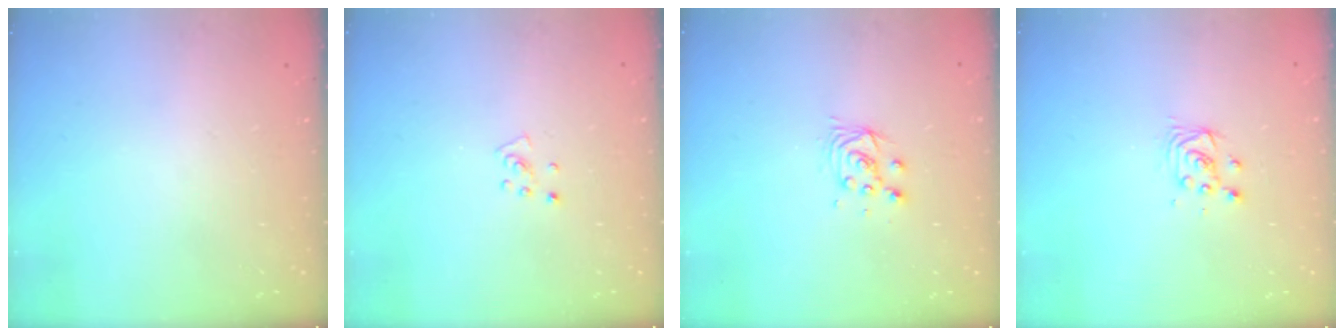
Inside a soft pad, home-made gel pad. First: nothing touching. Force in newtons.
{"total": 3.8, "press": 3.8, "slide": 0.4}
{"total": 5.5, "press": 5.5, "slide": 0.5}
{"total": 3.3, "press": 3.3, "slide": 0.3}